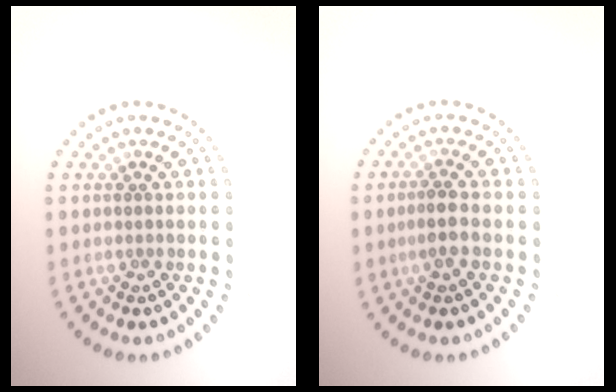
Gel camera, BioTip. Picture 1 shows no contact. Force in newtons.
{"total": 1.9, "press": 1.7, "slide": 0.8}